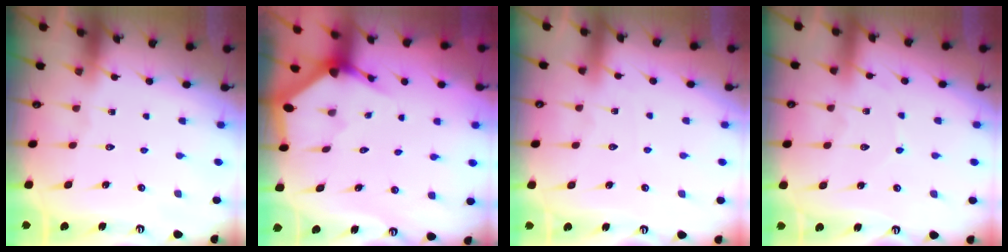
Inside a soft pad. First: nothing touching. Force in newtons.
{"total": 2.9, "press": 2.9, "slide": 0.1}
{"total": 2.1, "press": 2.1, "slide": 0.2}
{"total": 3.9, "press": 3.9, "slide": 0.4}